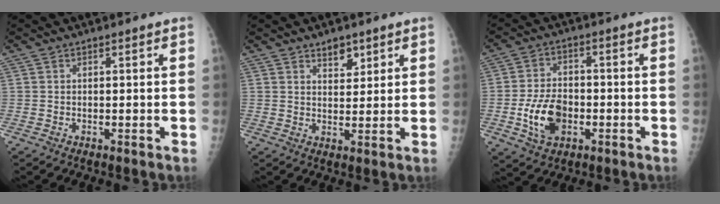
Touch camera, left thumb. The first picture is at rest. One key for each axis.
{"total": 3.8, "fx": 2.5, "fy": 2.1, "fz": 1.9, "tx": -0.006, "ty": -0.016, "tz": 0.042}
{"total": 9.5, "fx": -2.7, "fy": 6.3, "fz": 6.6, "tx": -0.110, "ty": 0.015, "tz": -0.045}